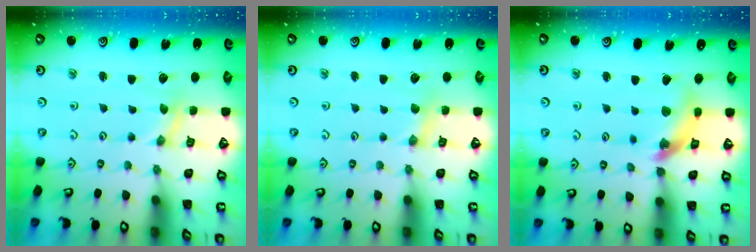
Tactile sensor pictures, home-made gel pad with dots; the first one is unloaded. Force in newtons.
{"total": 1.7, "press": 1.7, "slide": 0.2}
{"total": 12.1, "press": 12.0, "slide": 1.3}